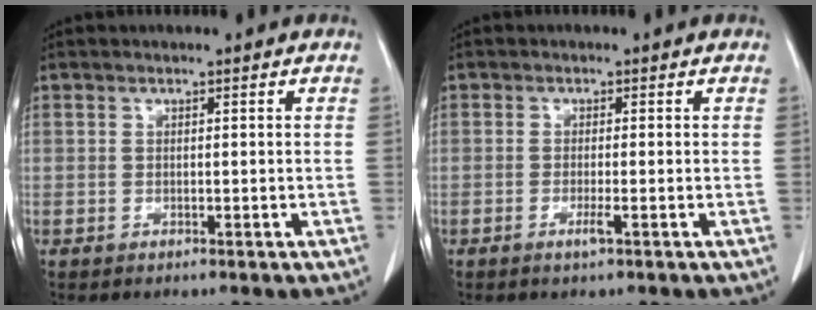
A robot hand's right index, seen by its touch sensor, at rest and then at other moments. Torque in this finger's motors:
{"motor_torque": [-0.03, -0.03, -0.03, 0.00]}